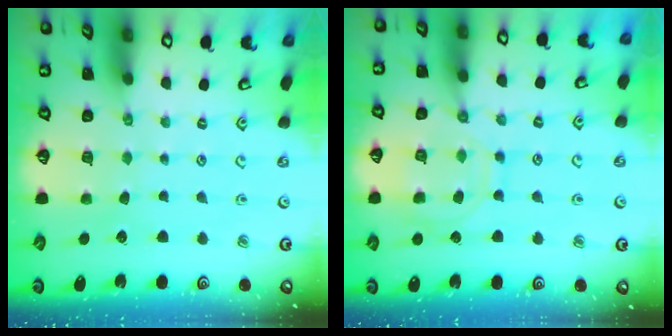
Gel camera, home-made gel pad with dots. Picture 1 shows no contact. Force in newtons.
{"total": 10.4, "press": 10.3, "slide": 0.9}